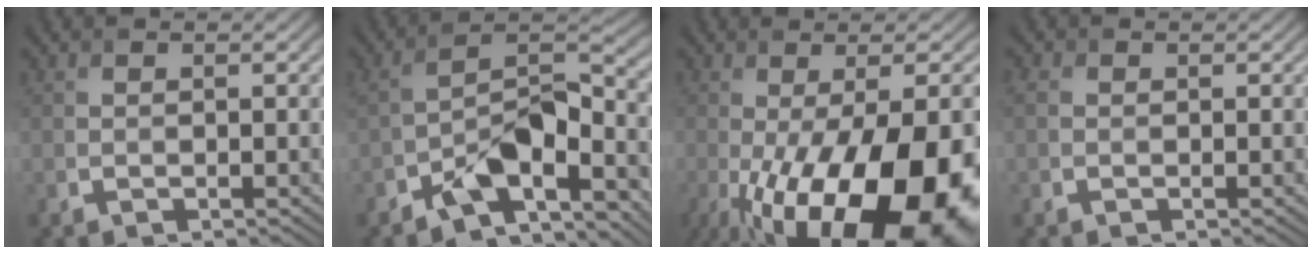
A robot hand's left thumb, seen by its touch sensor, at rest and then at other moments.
{"total": 8.3, "force": [-5.4, 3.0, 5.6], "torque": [-0.092, 0.016, -0.103]}
{"total": 18.4, "force": [-7.3, 6.9, 15.4], "torque": [-0.257, -0.038, -0.094]}
{"total": 1.6, "force": [0.2, 1.3, 0.9], "torque": [-0.029, 0.000, 0.005]}